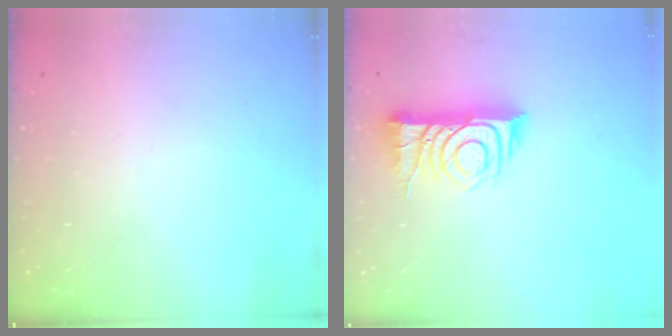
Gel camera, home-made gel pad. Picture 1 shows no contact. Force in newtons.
{"total": 11.3, "press": 11.2, "slide": 1.4}